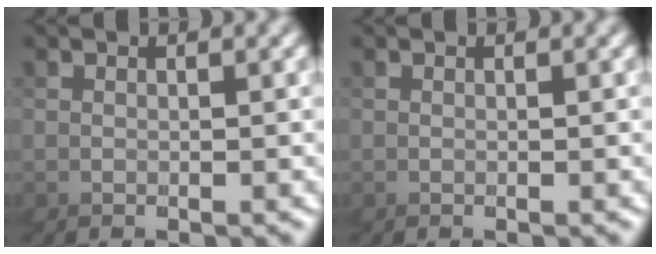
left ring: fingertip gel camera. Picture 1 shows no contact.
{"total": 0.0}